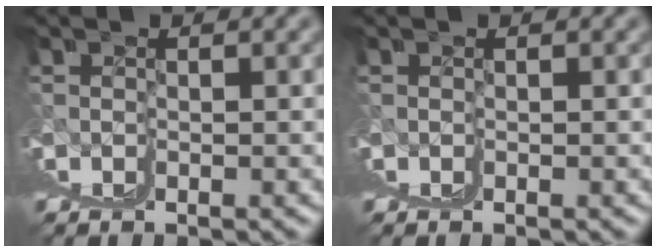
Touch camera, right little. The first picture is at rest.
{"total": 0.0}